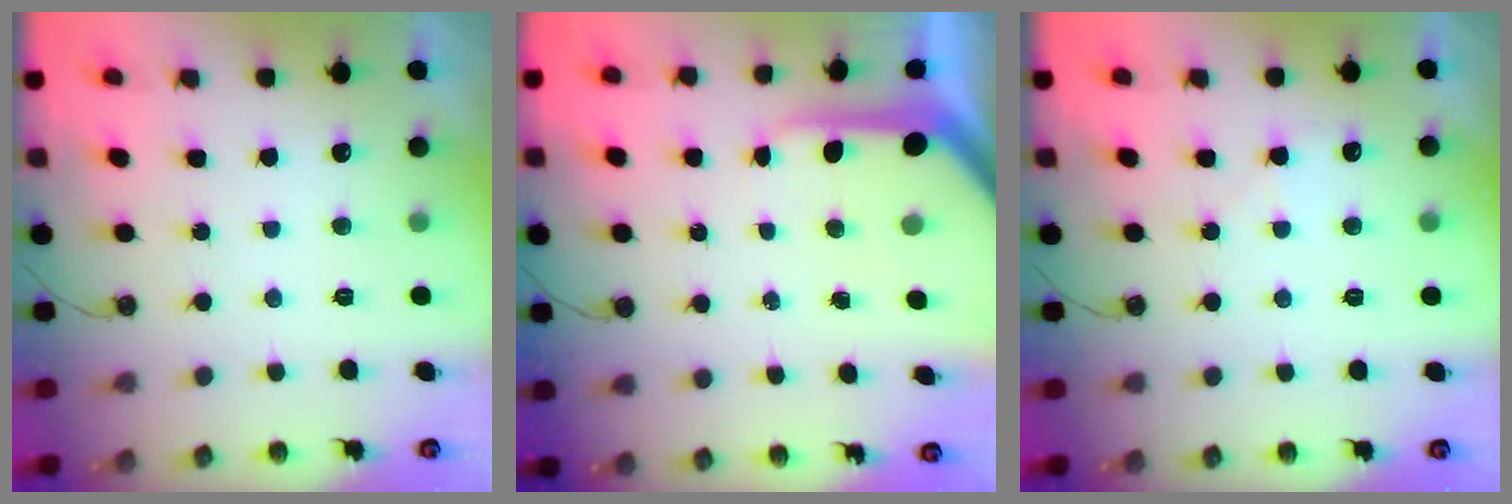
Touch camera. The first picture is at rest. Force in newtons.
{"total": 9.8, "press": 9.8, "slide": 1.0}
{"total": 4.7, "press": 4.7, "slide": 0.7}